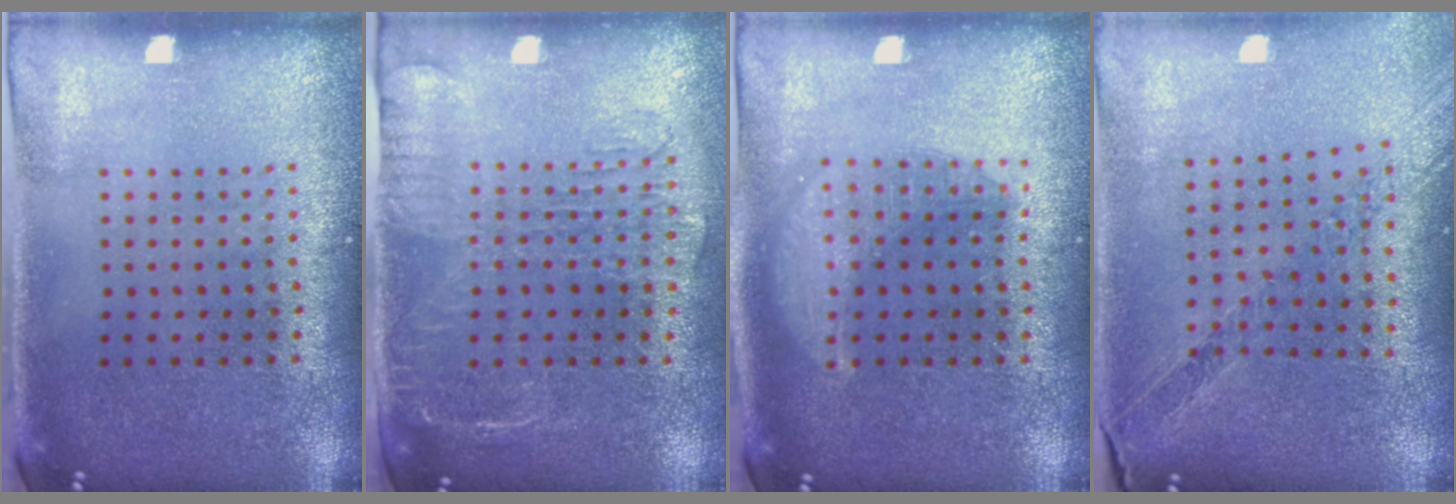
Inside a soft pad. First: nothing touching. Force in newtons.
{"total": 2.0, "press": 1.7, "slide": 1.0}
{"total": 2.6, "press": 2.6, "slide": 0.4}
{"total": 1.1, "press": 1.1, "slide": 0.2}